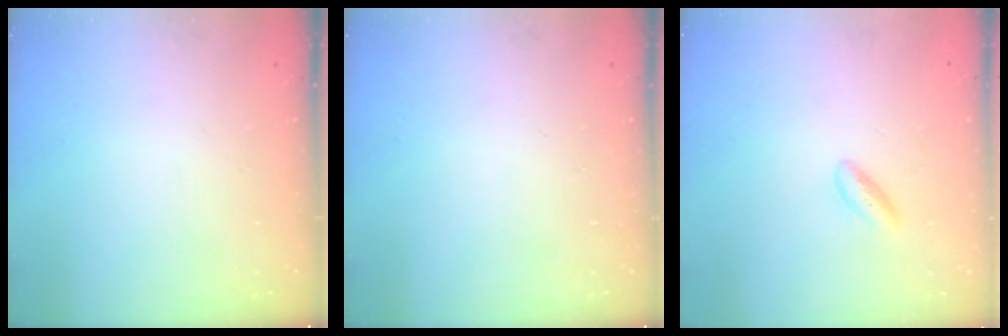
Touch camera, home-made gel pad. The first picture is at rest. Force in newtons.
{"total": 0.0}
{"total": 2.3, "press": 2.0, "slide": 1.0}